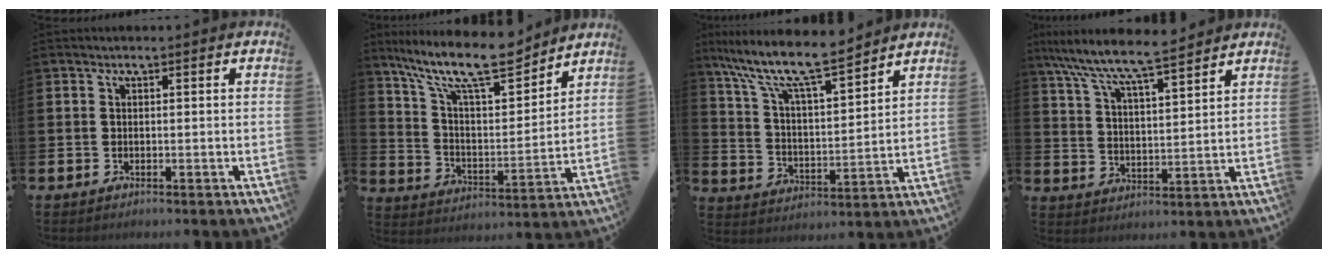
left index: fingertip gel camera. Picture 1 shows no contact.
{"total": 13.3, "force": [11.1, 3.0, 6.7], "torque": [-0.151, -0.065, 0.192]}
{"total": 10.2, "force": [9.1, 1.7, 4.5], "torque": [-0.122, -0.059, 0.154]}
{"total": 8.4, "force": [7.9, 0.6, 2.8], "torque": [-0.092, -0.052, 0.138]}